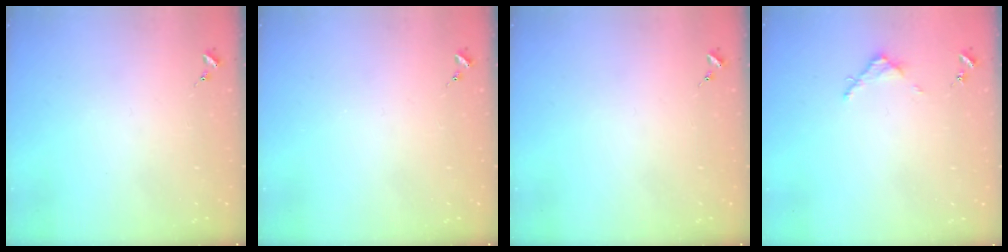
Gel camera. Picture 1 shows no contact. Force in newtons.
{"total": 0.0}
{"total": 0.0}
{"total": 3.1, "press": 3.1, "slide": 0.4}